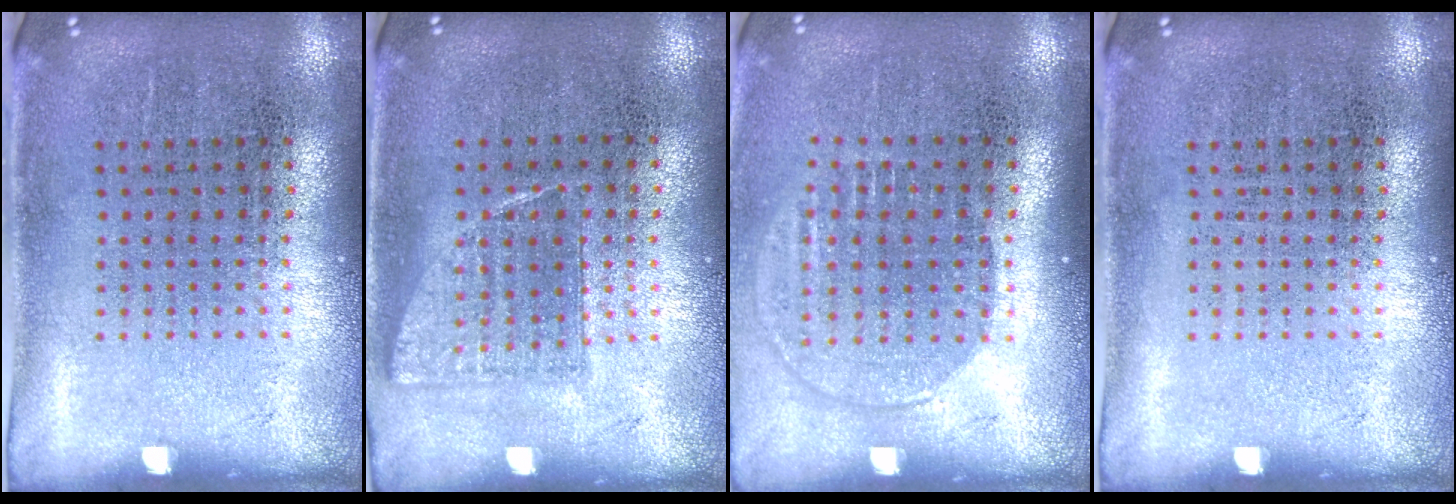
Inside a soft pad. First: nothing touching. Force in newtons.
{"total": 0.7, "press": 0.7, "slide": 0.2}
{"total": 1.5, "press": 1.2, "slide": 0.8}
{"total": 0.0}